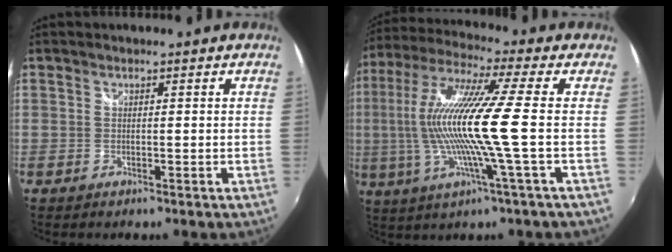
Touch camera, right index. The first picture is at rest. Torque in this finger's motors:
{"motor_torque": [1.59, -0.55, 1.05, 0.21]}